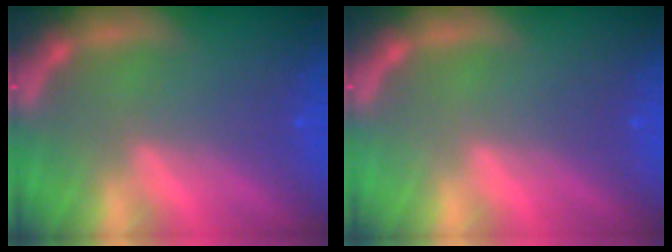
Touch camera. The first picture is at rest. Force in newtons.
{"total": 0.0}